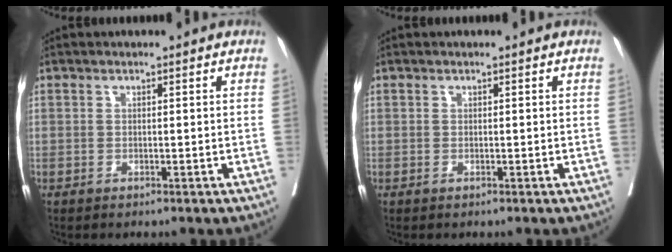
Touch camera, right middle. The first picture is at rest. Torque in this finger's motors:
{"motor_torque": [-0.01, 0.04, 0.00, 0.00]}